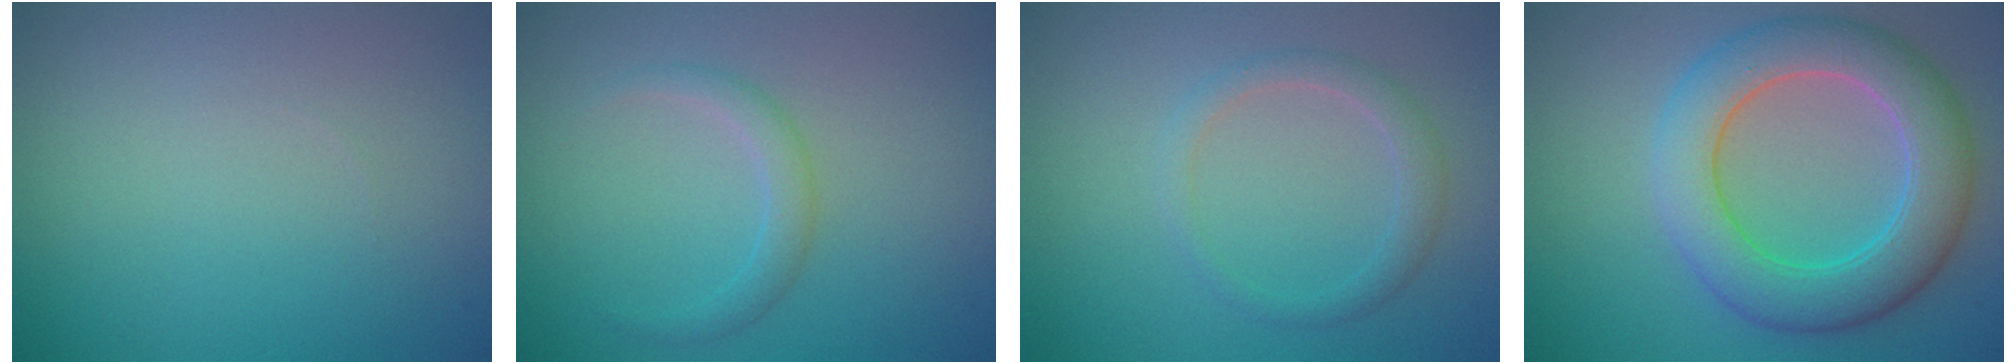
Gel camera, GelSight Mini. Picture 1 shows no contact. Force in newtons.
{"total": 1.5, "press": 1.5, "slide": 0.0}
{"total": 1.7, "press": 1.7, "slide": 0.0}
{"total": 6.9, "press": 6.9, "slide": 0.2}